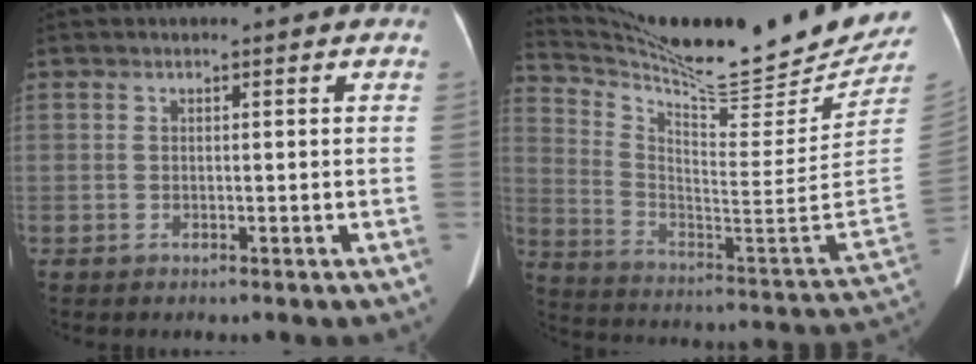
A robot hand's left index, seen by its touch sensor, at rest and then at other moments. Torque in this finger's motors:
{"motor_torque": [-0.65, -1.49, -0.05, 0.01]}